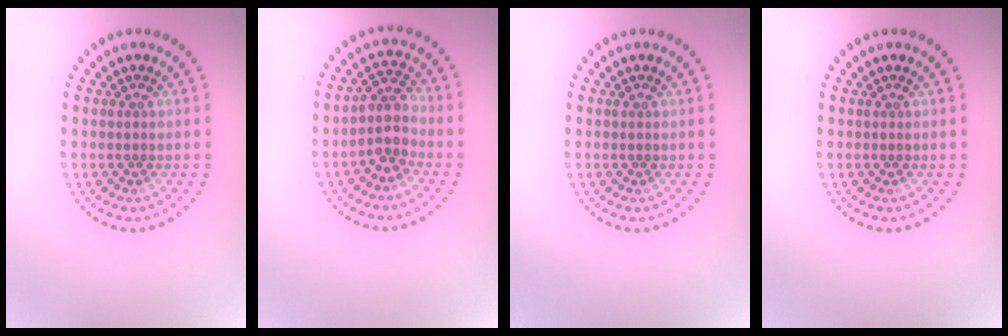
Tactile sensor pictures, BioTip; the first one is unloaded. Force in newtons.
{"total": 3.0, "press": 2.4, "slide": 1.8}
{"total": 0.0}
{"total": 0.0}